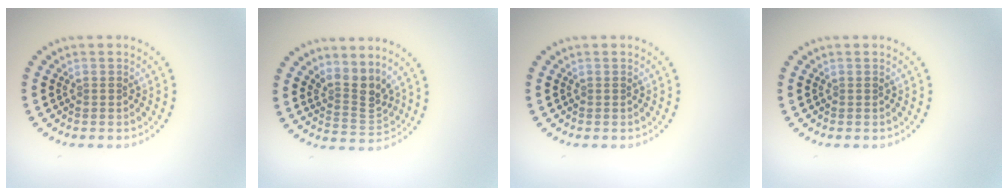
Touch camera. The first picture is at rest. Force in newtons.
{"total": 3.1, "press": 2.2, "slide": 2.2}
{"total": 0.0}
{"total": 0.0}